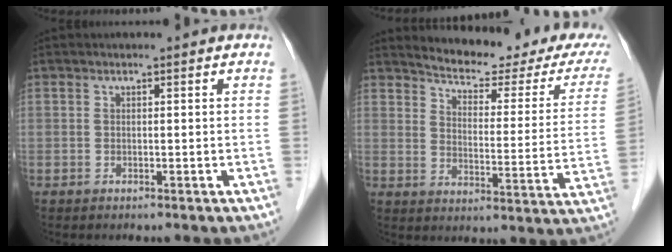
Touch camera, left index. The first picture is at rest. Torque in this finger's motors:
{"motor_torque": [0.63, -0.83, 0.03, 0.01]}